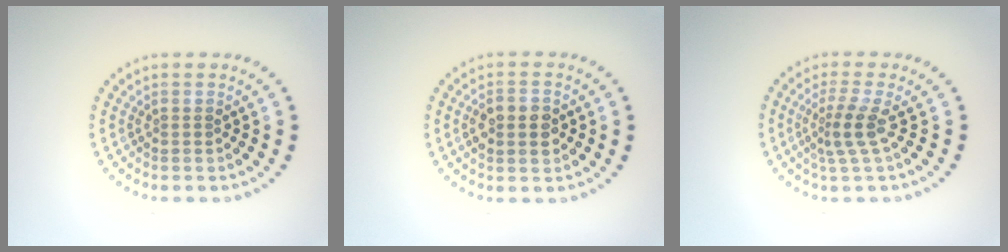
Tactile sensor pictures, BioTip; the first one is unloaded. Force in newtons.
{"total": 3.0, "press": 3.0, "slide": 0.0}
{"total": 2.5, "press": 1.7, "slide": 1.8}